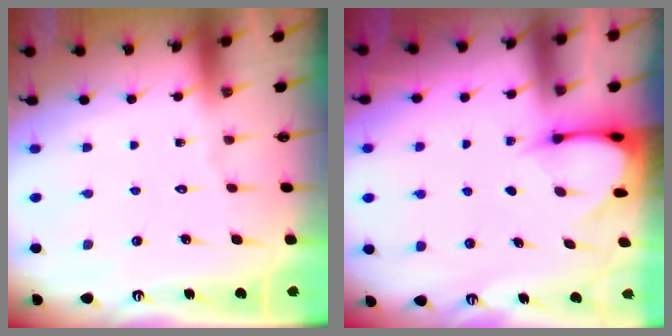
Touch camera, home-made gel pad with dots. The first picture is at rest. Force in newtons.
{"total": 3.6, "press": 3.6, "slide": 0.3}